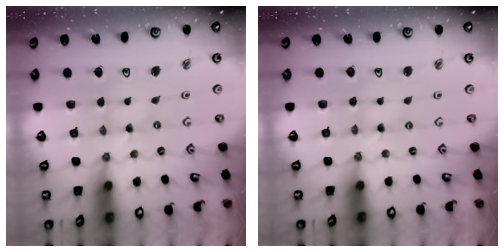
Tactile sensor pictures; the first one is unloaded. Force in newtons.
{"total": 0.0}